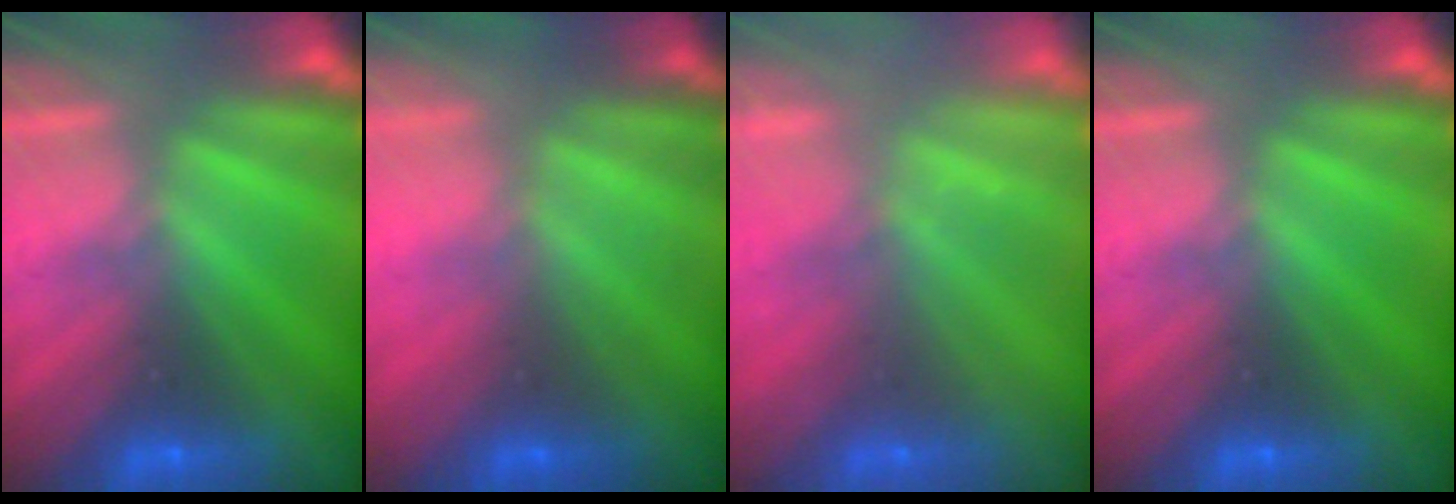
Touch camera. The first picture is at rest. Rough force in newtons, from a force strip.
{"total": 2.1}
{"total": 2.2}
{"total": 0.0}